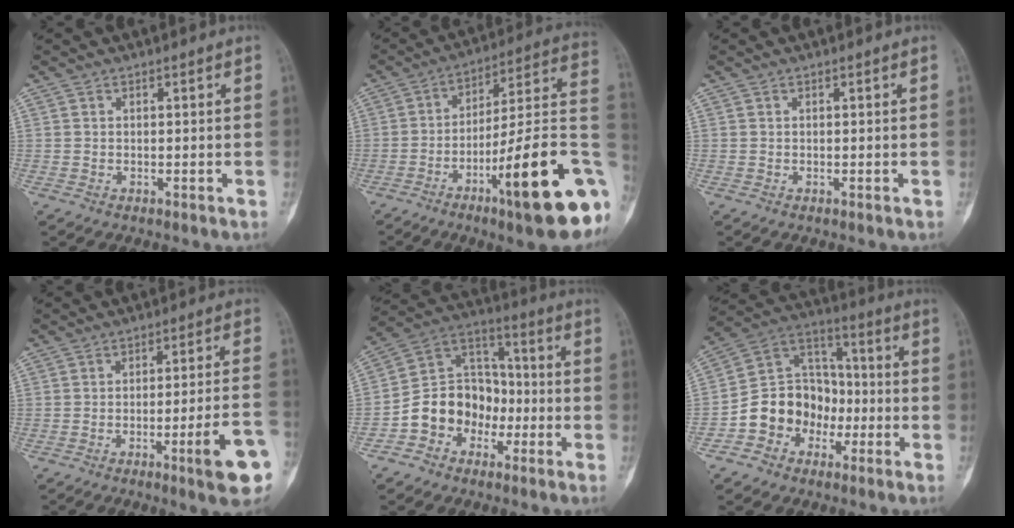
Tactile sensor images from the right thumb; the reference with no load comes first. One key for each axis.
{"total": 24.1, "fx": -8.7, "fy": 4.3, "fz": 22.0, "tx": -0.262, "ty": 0.039, "tz": -0.127}
{"total": 0.0}
{"total": 11.2, "fx": -4.9, "fy": 1.2, "fz": 10.0, "tx": -0.135, "ty": 0.021, "tz": -0.066}
{"total": 13.3, "fx": -4.7, "fy": 11.0, "fz": 5.8, "tx": -0.058, "ty": 0.073, "tz": -0.093}
{"total": 13.7, "fx": -4.8, "fy": 11.6, "fz": 5.5, "tx": -0.047, "ty": 0.078, "tz": -0.092}